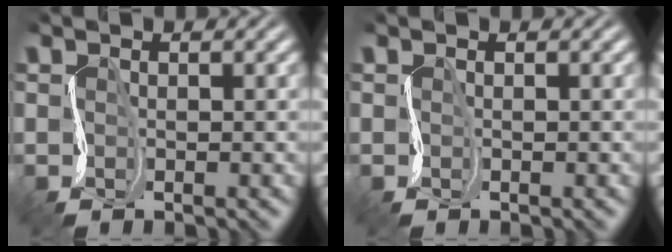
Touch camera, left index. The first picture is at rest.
{"total": 0.0}